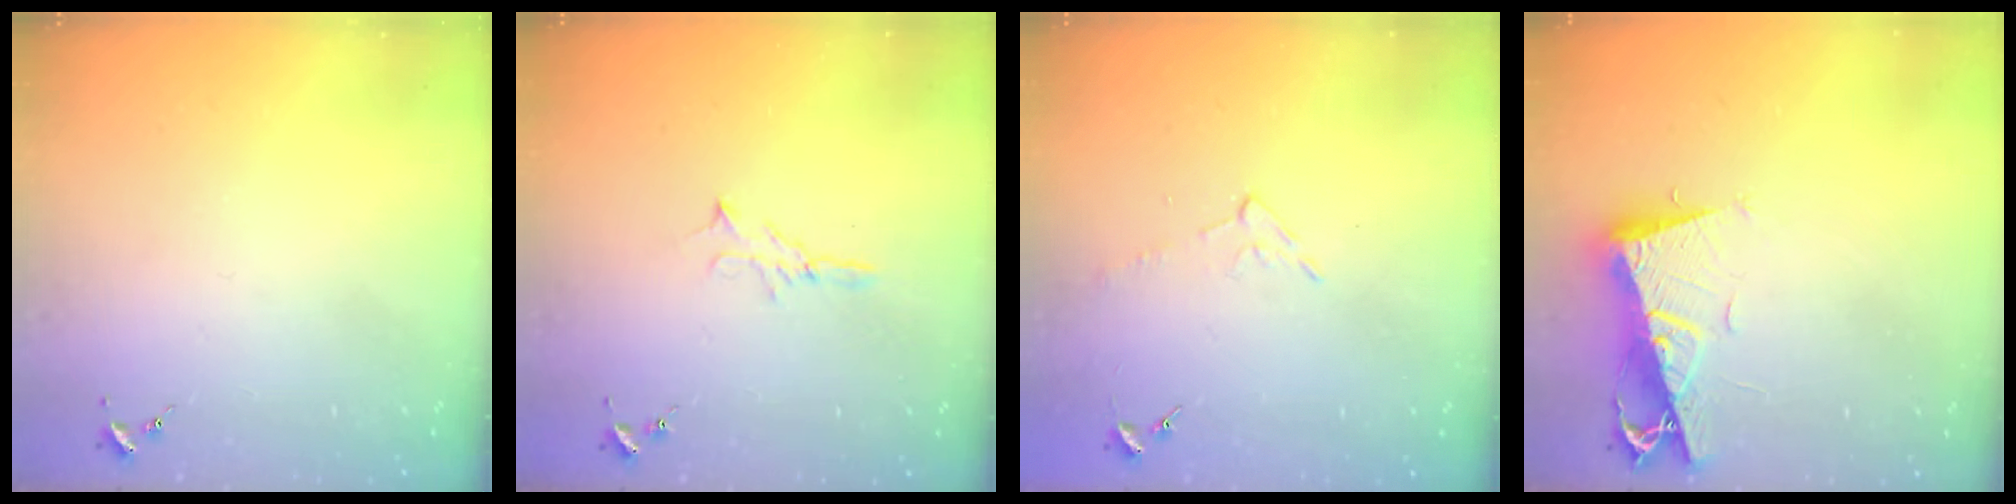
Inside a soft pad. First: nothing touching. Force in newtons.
{"total": 4.7, "press": 4.7, "slide": 0.5}
{"total": 4.7, "press": 4.7, "slide": 0.5}
{"total": 10.6, "press": 10.5, "slide": 1.3}